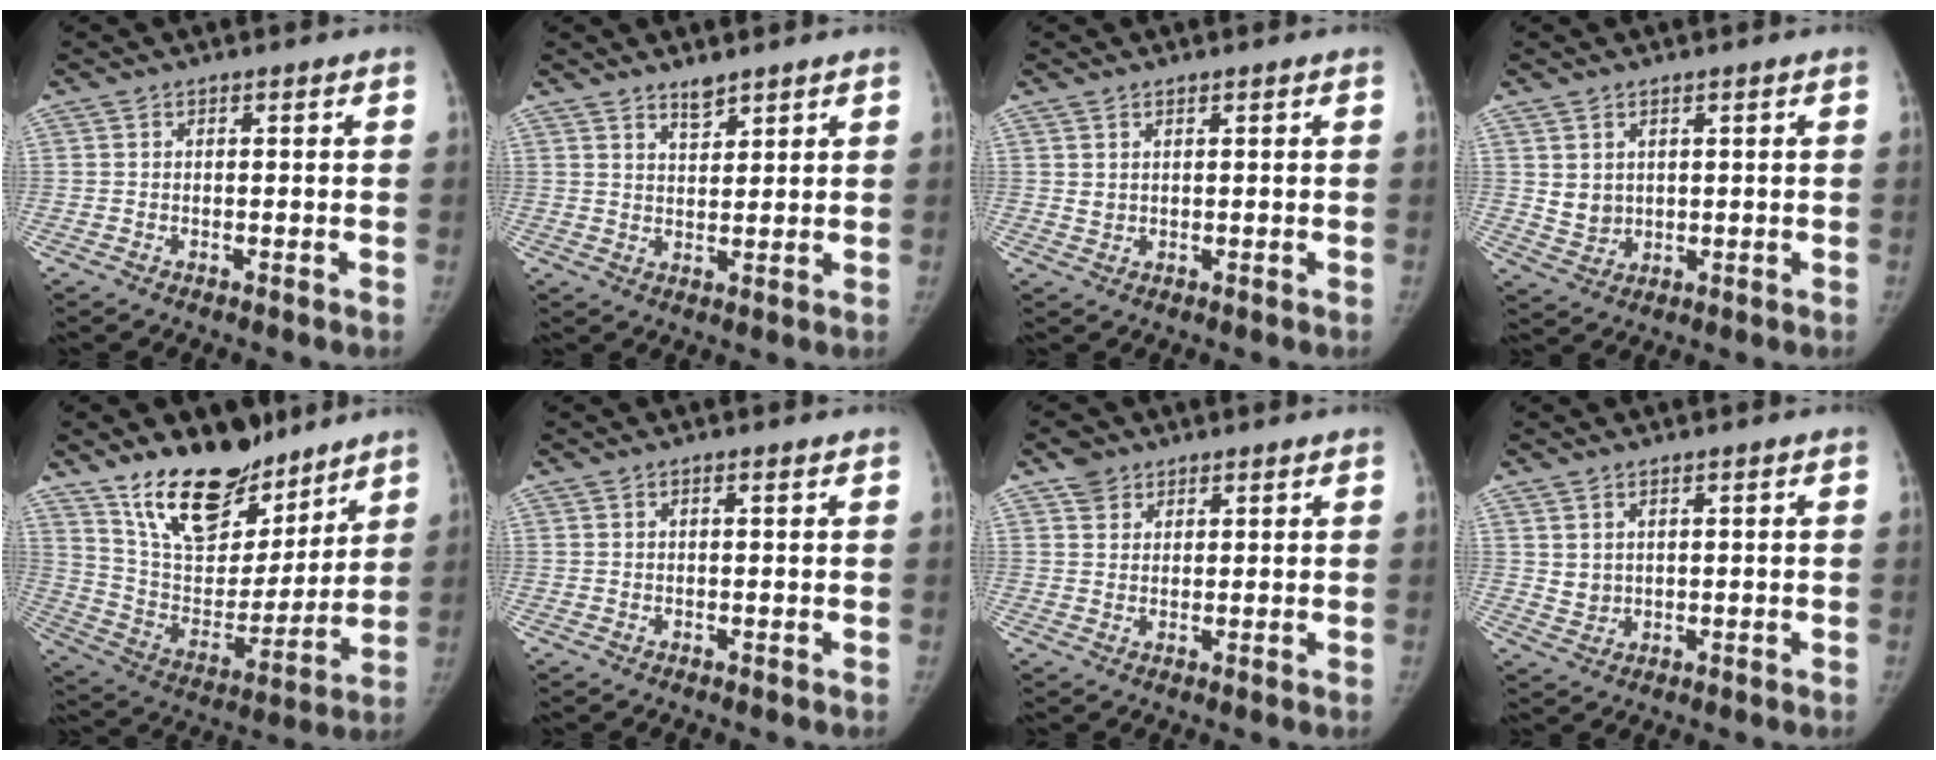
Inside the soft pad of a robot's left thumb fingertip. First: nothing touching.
{"total": 3.2, "force": [2.7, 1.0, 1.5], "torque": [-0.017, -0.024, 0.049]}
{"total": 1.3, "force": [1.0, 0.7, 0.6], "torque": [-0.003, -0.008, 0.020]}
{"total": 3.7, "force": [1.5, 3.0, 1.6], "torque": [-0.019, -0.017, 0.040]}
{"total": 21.5, "force": [15.6, 10.5, 10.4], "torque": [-0.131, -0.088, 0.272]}
{"total": 0.8, "force": [0.4, 0.1, 0.6], "torque": [-0.010, 0.001, 0.007]}
{"total": 3.5, "force": [2.3, 2.5, 0.6], "torque": [0.006, -0.011, 0.040]}
{"total": 2.6, "force": [1.6, 1.7, 1.0], "torque": [-0.011, -0.016, 0.038]}